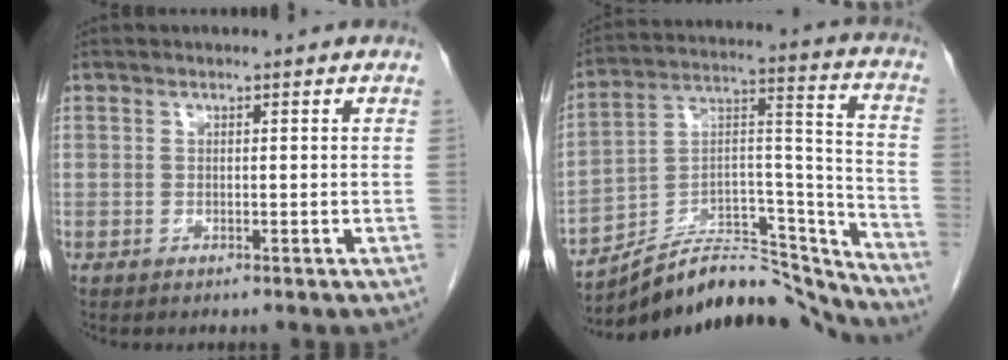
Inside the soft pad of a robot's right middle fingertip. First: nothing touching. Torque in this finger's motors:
{"motor_torque": [1.08, -0.88, 0.26, 0.04]}